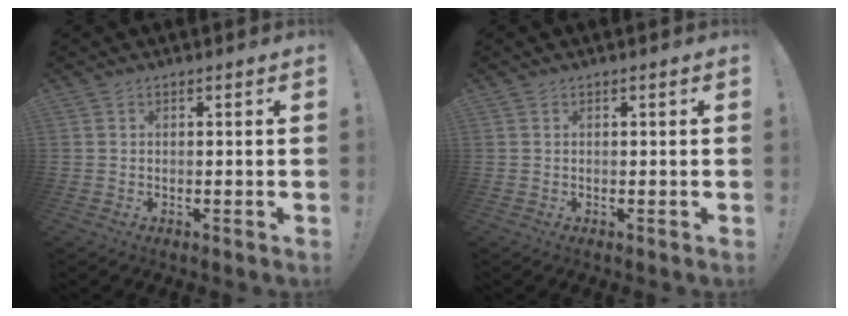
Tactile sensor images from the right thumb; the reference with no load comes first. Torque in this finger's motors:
{"motor_torque": [0.07, 0.02, 0.17, -0.09, 0.04]}